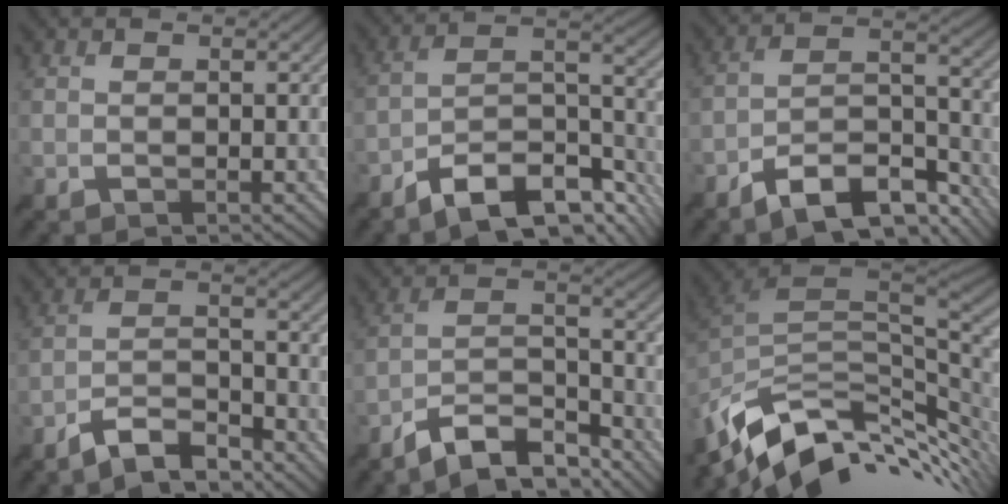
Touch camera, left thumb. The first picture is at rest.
{"total": 13.1, "force": [-9.7, 3.6, 8.1], "torque": [-0.134, -0.001, -0.176]}
{"total": 11.8, "force": [-9.0, 3.3, 6.9], "torque": [-0.115, 0.002, -0.166]}
{"total": 6.6, "force": [-5.5, 1.5, 3.2], "torque": [-0.058, 0.001, -0.110]}
{"total": 9.8, "force": [-8.3, 2.4, 4.7], "torque": [-0.079, 0.009, -0.159]}
{"total": 13.5, "force": [-3.9, 7.4, 10.6], "torque": [-0.232, -0.019, -0.061]}